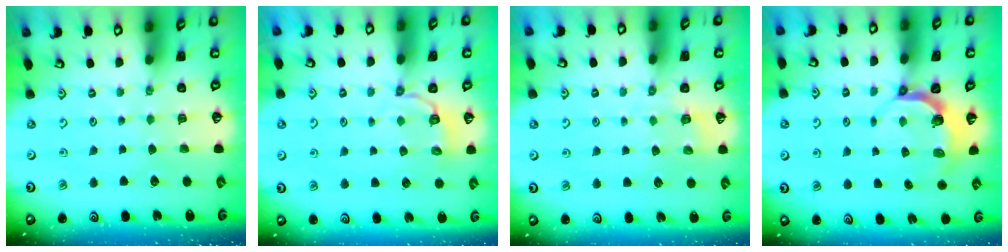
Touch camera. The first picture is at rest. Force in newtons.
{"total": 3.7, "press": 2.4, "slide": 2.8}
{"total": 2.3, "press": 1.7, "slide": 1.6}
{"total": 4.4, "press": 3.3, "slide": 2.9}